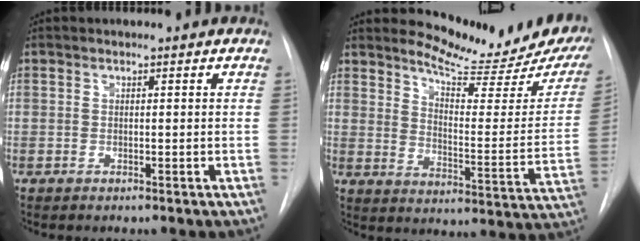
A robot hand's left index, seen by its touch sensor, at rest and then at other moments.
{"total": 17.5, "force": [16.2, 2.0, 6.2], "torque": [-0.081, -0.106, 0.199]}